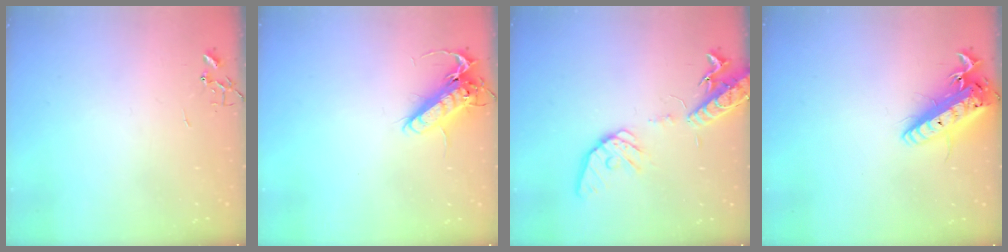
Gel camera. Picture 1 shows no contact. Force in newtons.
{"total": 13.3, "press": 13.1, "slide": 2.4}
{"total": 16.1, "press": 15.8, "slide": 3.0}
{"total": 19.0, "press": 18.6, "slide": 3.8}